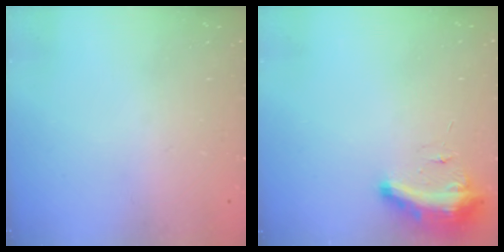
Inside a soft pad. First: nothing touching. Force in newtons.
{"total": 9.3, "press": 9.2, "slide": 0.9}